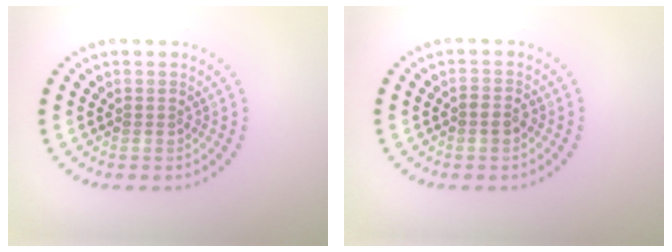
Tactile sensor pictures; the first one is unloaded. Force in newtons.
{"total": 1.1, "press": 1.1, "slide": 0.3}